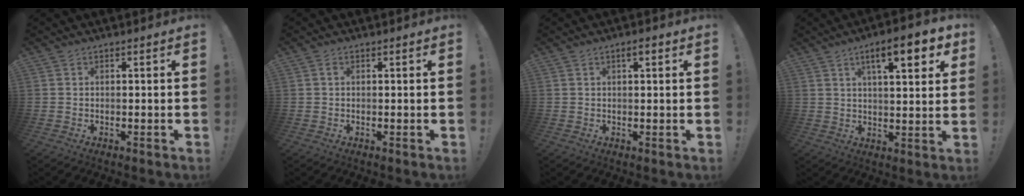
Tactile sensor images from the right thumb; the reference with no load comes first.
{"total": 1.1, "force": [0.4, 0.6, 0.8], "torque": [-0.010, -0.001, 0.006]}
{"total": 2.1, "force": [1.0, 0.5, 1.8], "torque": [-0.031, 0.003, 0.014]}
{"total": 11.9, "force": [5.5, 2.8, 10.1], "torque": [-0.141, -0.018, 0.082]}